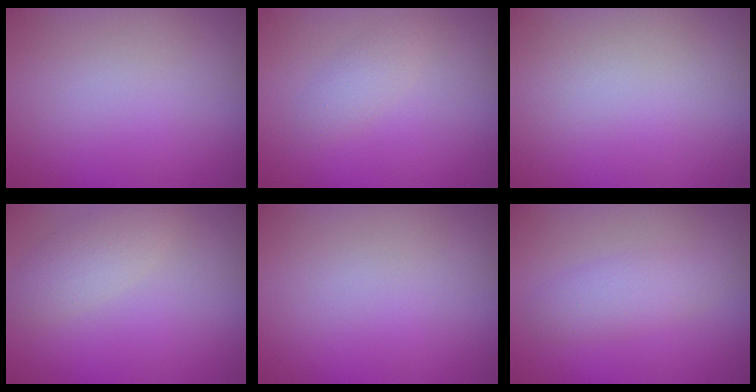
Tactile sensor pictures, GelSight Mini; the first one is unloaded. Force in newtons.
{"total": 1.4, "press": 1.4, "slide": 0.1}
{"total": 0.0}
{"total": 2.5, "press": 2.5, "slide": 0.0}
{"total": 0.0}
{"total": 2.3, "press": 2.3, "slide": 0.1}